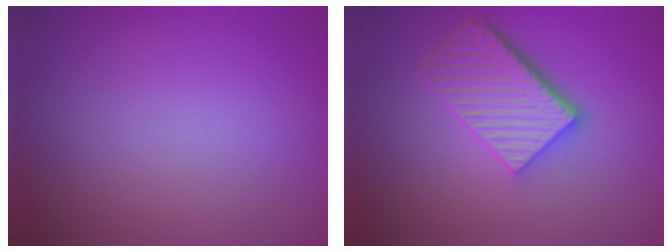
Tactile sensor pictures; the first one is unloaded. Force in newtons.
{"total": 5.8, "press": 4.0, "slide": 4.2}